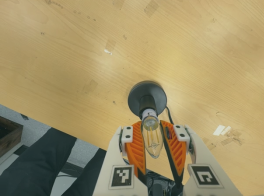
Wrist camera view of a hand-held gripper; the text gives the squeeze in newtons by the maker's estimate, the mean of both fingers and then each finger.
{"total": 14.6, "left": 14.4, "right": 14.9}